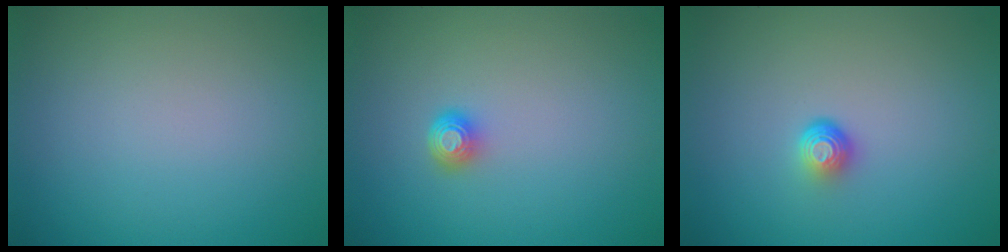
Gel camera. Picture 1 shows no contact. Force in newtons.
{"total": 1.6, "press": 1.2, "slide": 1.2}
{"total": 1.7, "press": 1.1, "slide": 1.3}